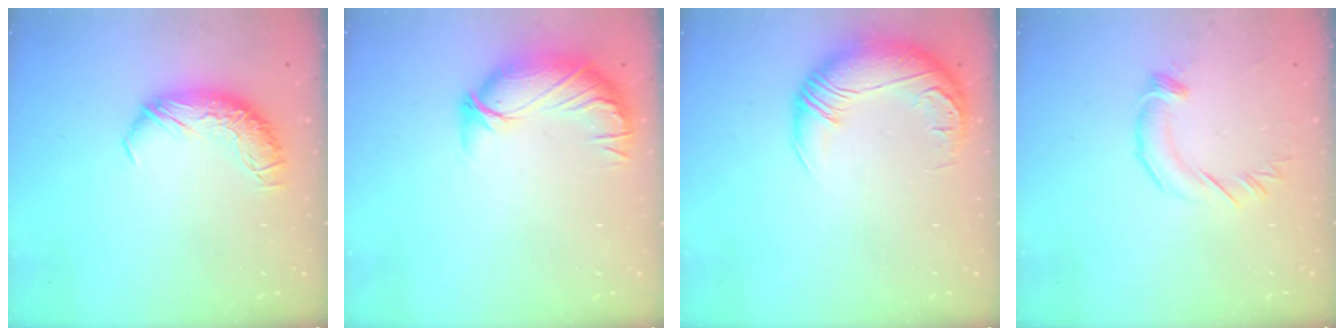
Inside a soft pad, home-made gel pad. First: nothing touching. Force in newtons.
{"total": 3.2, "press": 2.4, "slide": 2.1}
{"total": 2.9, "press": 1.1, "slide": 2.6}
{"total": 2.5, "press": 2.5, "slide": 0.2}